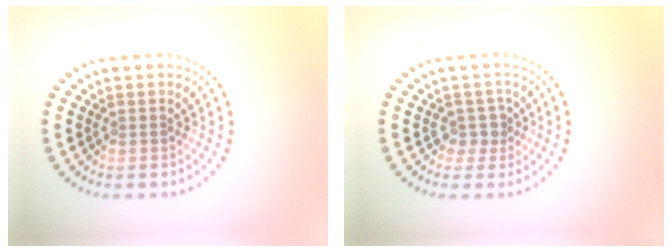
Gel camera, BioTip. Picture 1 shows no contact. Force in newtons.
{"total": 1.7, "press": 1.3, "slide": 1.1}